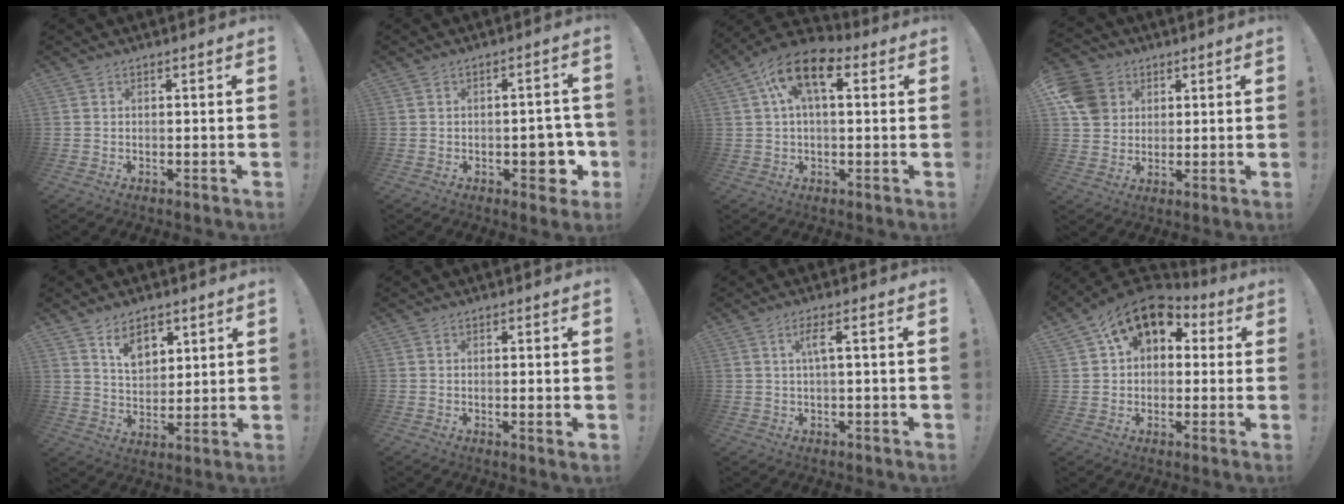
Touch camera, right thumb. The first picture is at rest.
{"total": 8.3, "force": [-2.5, 4.4, 6.5], "torque": [-0.059, 0.006, -0.037]}
{"total": 11.9, "force": [4.1, 6.0, 9.4], "torque": [-0.154, 0.000, 0.076]}
{"total": 9.6, "force": [3.1, 8.4, 3.5], "torque": [-0.057, -0.010, 0.065]}
{"total": 8.9, "force": [5.9, 5.3, 4.0], "torque": [-0.057, -0.036, 0.111]}
{"total": 1.9, "force": [0.0, -0.4, 1.9], "torque": [-0.029, -0.004, -0.001]}
{"total": 4.1, "force": [0.7, 0.2, 4.0], "torque": [-0.071, 0.000, 0.005]}
{"total": 13.1, "force": [6.8, 8.6, 7.2], "torque": [-0.110, -0.037, 0.126]}